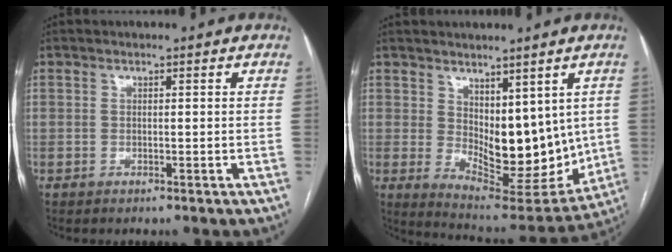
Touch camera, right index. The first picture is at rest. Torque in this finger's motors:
{"motor_torque": [1.02, 0.78, 0.25, 0.04]}